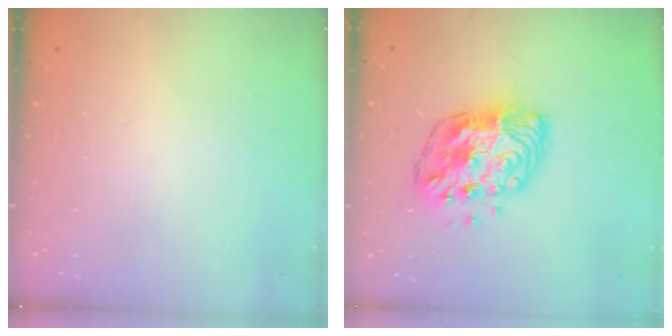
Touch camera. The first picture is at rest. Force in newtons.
{"total": 12.2, "press": 12.1, "slide": 1.1}